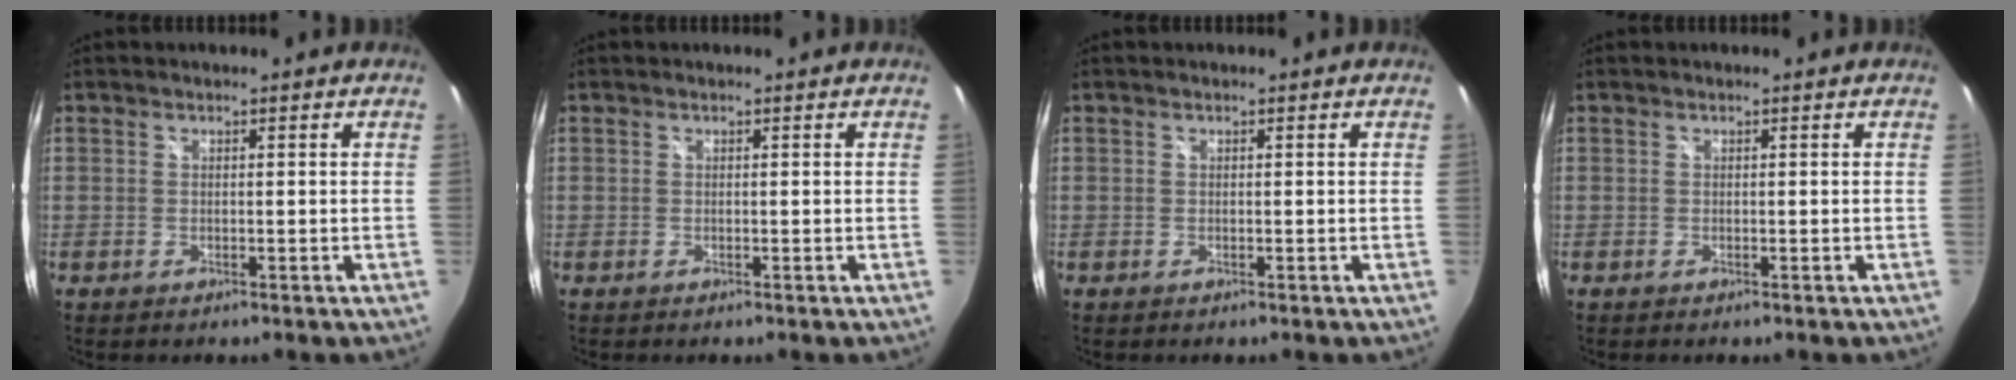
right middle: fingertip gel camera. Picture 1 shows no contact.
{"total": 0.0}
{"total": 0.0}
{"total": 0.0}